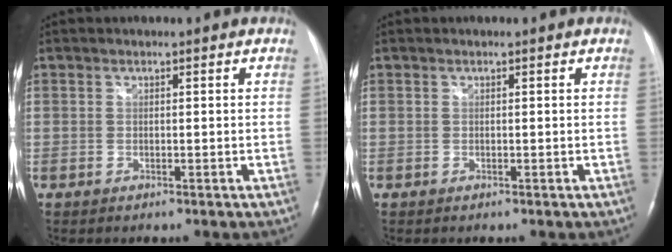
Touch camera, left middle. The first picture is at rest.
{"total": 0.0}